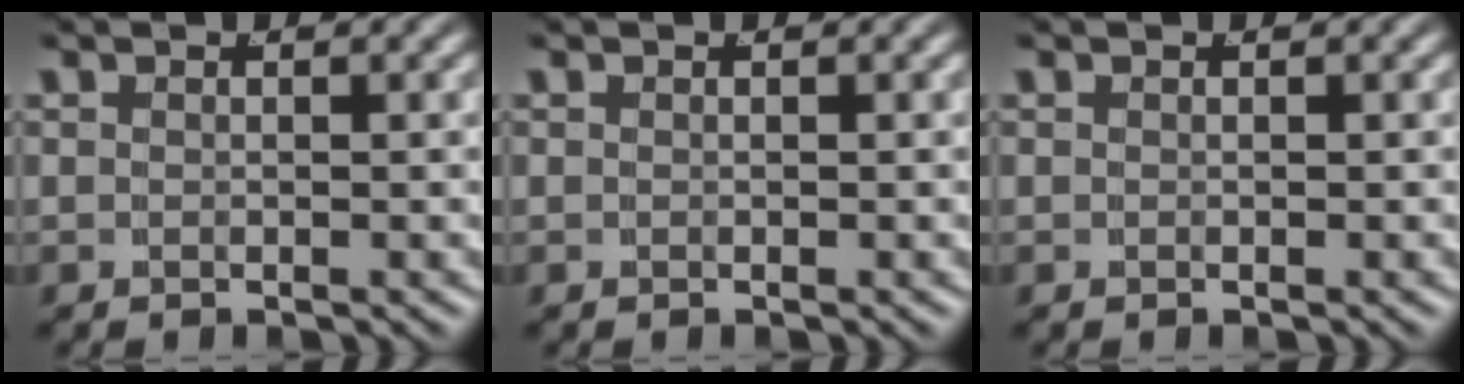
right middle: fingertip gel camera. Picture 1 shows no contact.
{"total": 0.0}
{"total": 0.0}